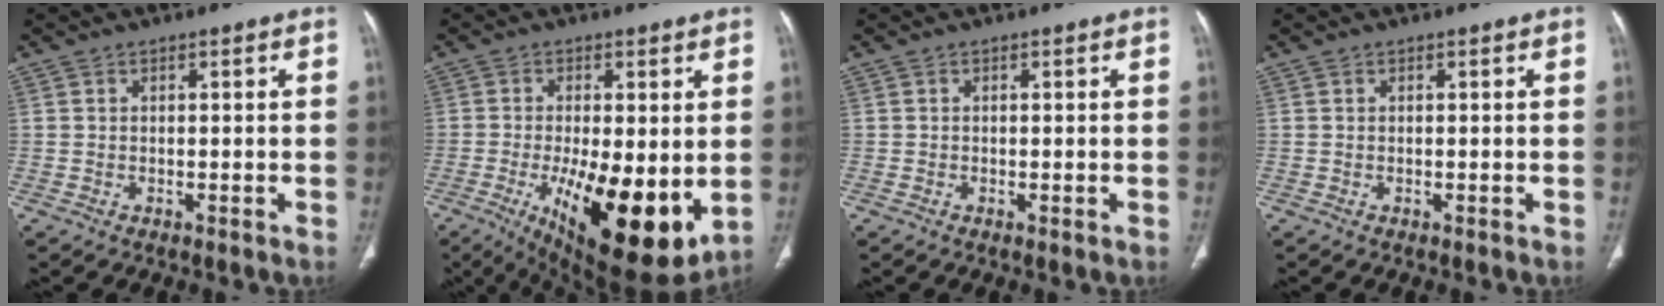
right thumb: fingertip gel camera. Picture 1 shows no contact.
{"total": 19.2, "force": [-4.1, 6.8, 17.5], "torque": [-0.248, -0.035, -0.041]}
{"total": 0.0}
{"total": 0.0}